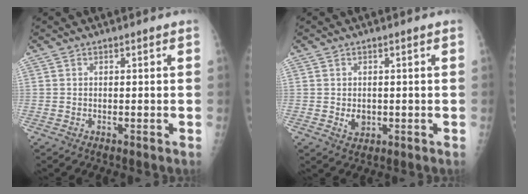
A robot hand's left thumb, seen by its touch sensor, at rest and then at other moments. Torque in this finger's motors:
{"motor_torque": [-0.07, 0.01, 0.03, 0.03, 0.00]}